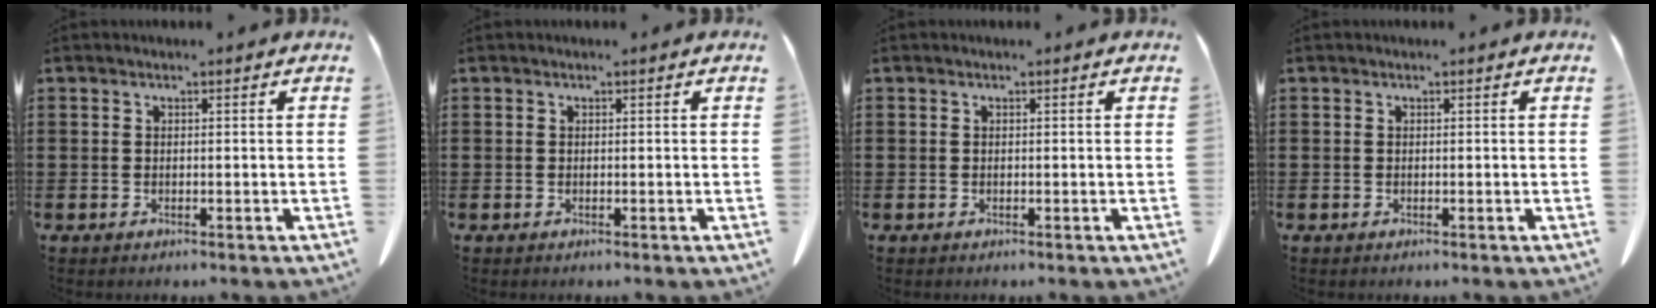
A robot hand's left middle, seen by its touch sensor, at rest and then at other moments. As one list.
[{"total": 0.0}, {"total": 0.0}, {"total": 0.0}]